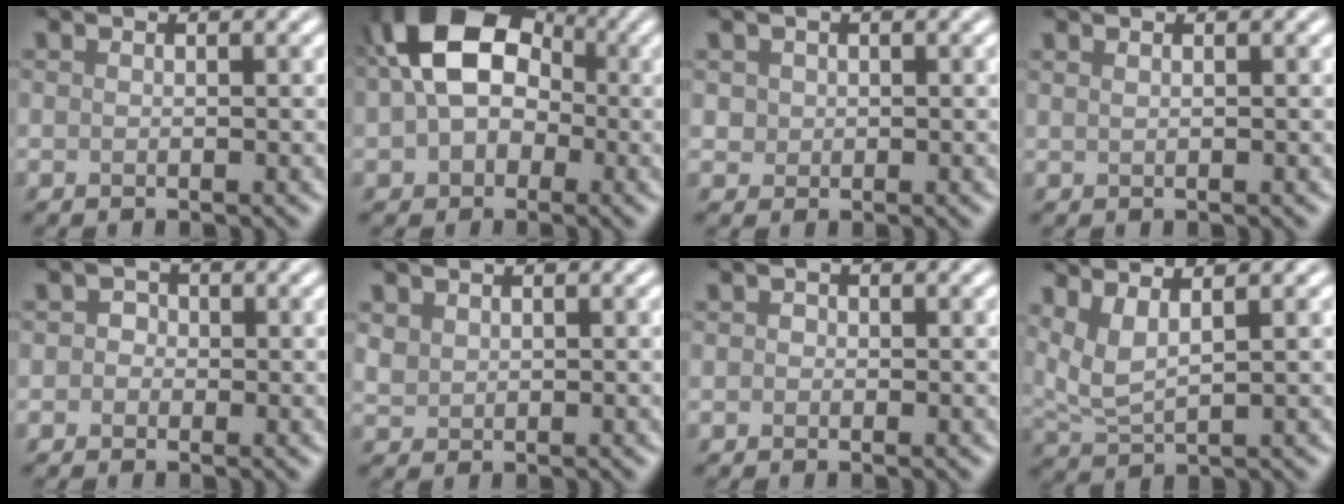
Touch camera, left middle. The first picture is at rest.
{"total": 10.8, "force": [0.9, 7.9, 7.3], "torque": [-0.120, 0.017, 0.001]}
{"total": 1.1, "force": [0.2, 1.0, 0.2], "torque": [-0.002, -0.006, 0.007]}
{"total": 0.5, "force": [0.4, 0.1, 0.4], "torque": [-0.007, -0.003, 0.004]}
{"total": 1.7, "force": [0.1, 1.6, 0.6], "torque": [0.009, 0.006, -0.018]}
{"total": 1.2, "force": [0.7, 1.0, 0.3], "torque": [-0.012, -0.001, 0.019]}
{"total": 0.6, "force": [-0.1, 0.6, 0.2], "torque": [0.000, -0.005, -0.006]}
{"total": 3.3, "force": [1.8, 0.9, 2.6], "torque": [-0.063, -0.002, 0.043]}